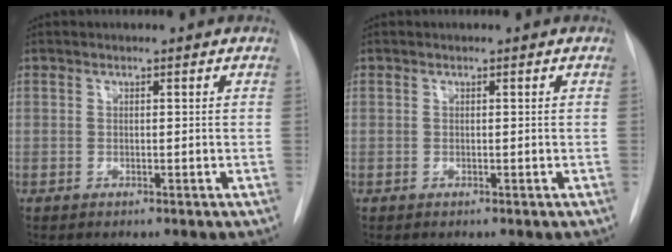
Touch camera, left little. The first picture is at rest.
{"total": 0.0}